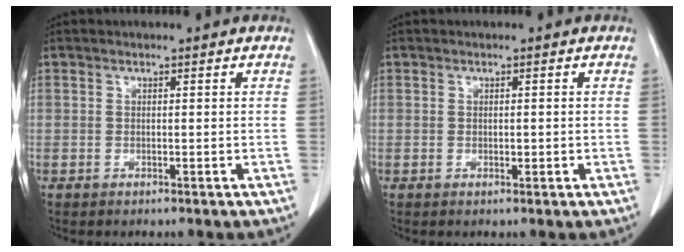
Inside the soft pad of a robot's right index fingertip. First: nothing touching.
{"total": 0.7, "force": [-0.1, 0.4, 0.6], "torque": [-0.011, 0.000, 0.001]}